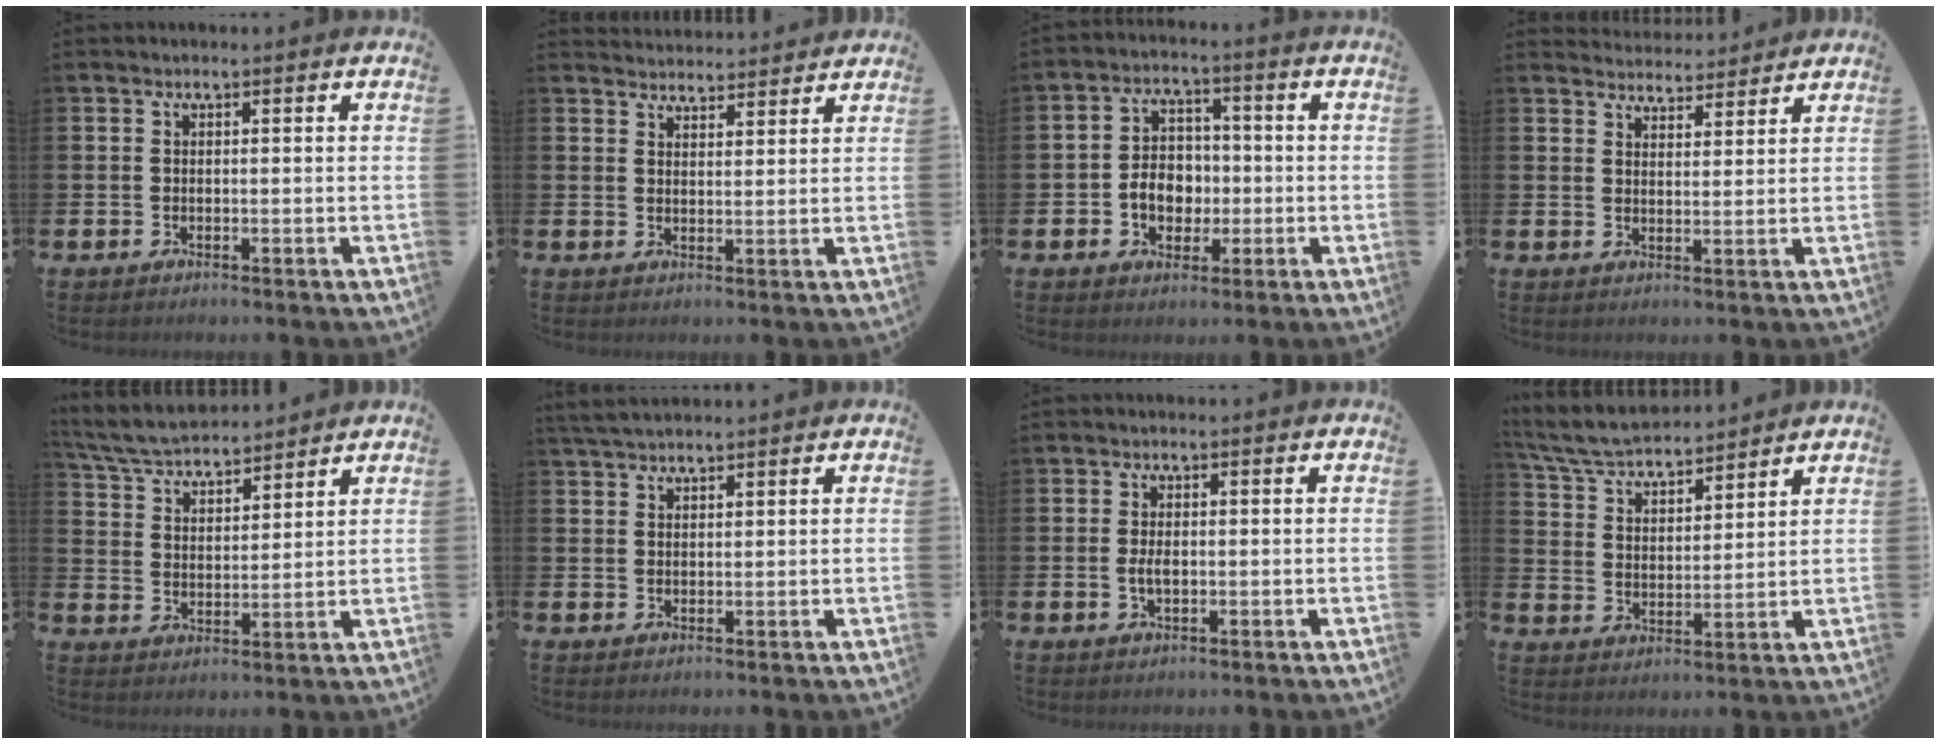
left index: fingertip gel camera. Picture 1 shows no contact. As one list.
[{"total": 3.4, "force": [3.3, 0.6, -0.2], "torque": [-0.004, -0.018, 0.062]}, {"total": 5.4, "force": [-1.1, 4.4, 3.0], "torque": [-0.043, 0.003, -0.028]}, {"total": 3.9, "force": [3.8, 0.8, -0.4], "torque": [-0.002, -0.023, 0.068]}, {"total": 5.8, "force": [5.6, 1.0, 1.0], "torque": [-0.046, -0.033, 0.100]}, {"total": 2.9, "force": [2.7, 0.7, 1.0], "torque": [-0.023, -0.006, 0.050]}, {"total": 2.1, "force": [-0.1, 1.0, 1.8], "torque": [-0.029, 0.000, -0.005]}, {"total": 6.1, "force": [5.9, 1.0, 1.4], "torque": [-0.055, -0.035, 0.104]}]